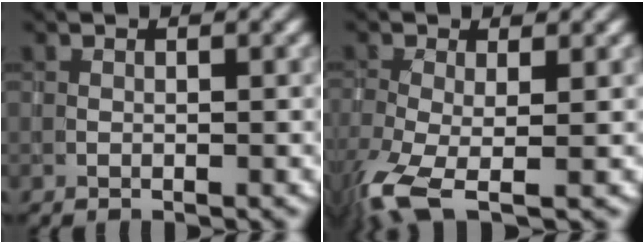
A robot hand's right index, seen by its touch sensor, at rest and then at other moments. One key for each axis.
{"total": 6.6, "fx": -3.7, "fy": 2.1, "fz": 5.0, "tx": -0.123, "ty": -0.022, "tz": -0.078}